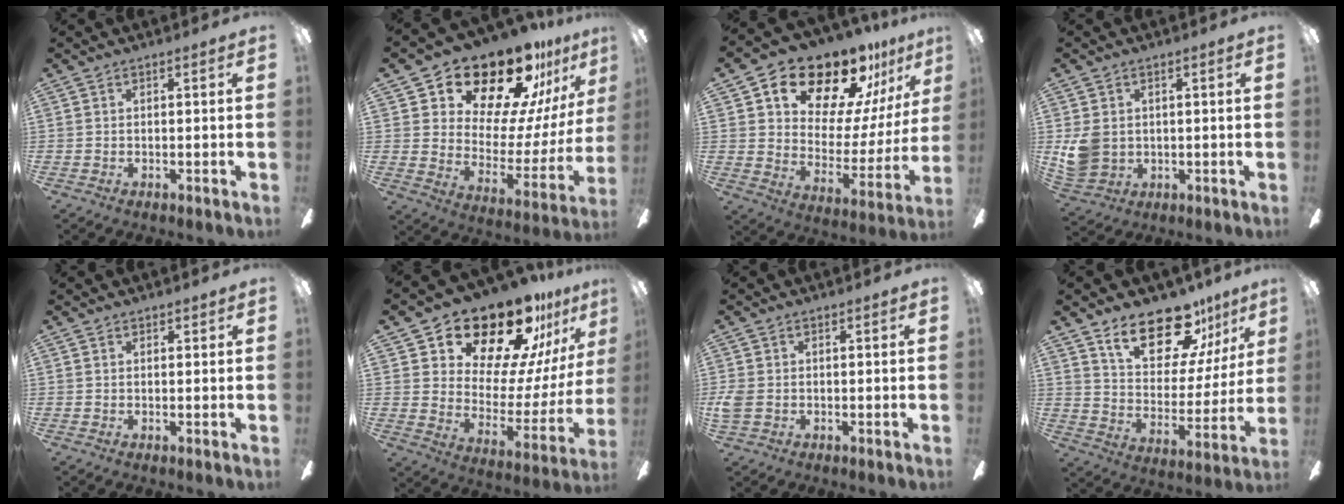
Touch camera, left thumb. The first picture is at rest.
{"total": 21.9, "force": [18.1, 8.9, 8.6], "torque": [-0.141, -0.131, 0.321]}
{"total": 18.2, "force": [14.9, 8.4, 6.2], "torque": [-0.104, -0.120, 0.258]}
{"total": 6.9, "force": [0.7, 5.9, 3.5], "torque": [-0.073, 0.008, 0.016]}
{"total": 0.8, "force": [0.6, 0.5, 0.0], "torque": [-0.001, 0.002, 0.011]}
{"total": 22.7, "force": [18.7, 9.2, 9.0], "torque": [-0.151, -0.133, 0.332]}
{"total": 3.3, "force": [-0.4, 2.5, 2.2], "torque": [-0.052, 0.002, -0.009]}
{"total": 18.3, "force": [13.6, 8.2, 9.2], "torque": [-0.139, -0.093, 0.235]}